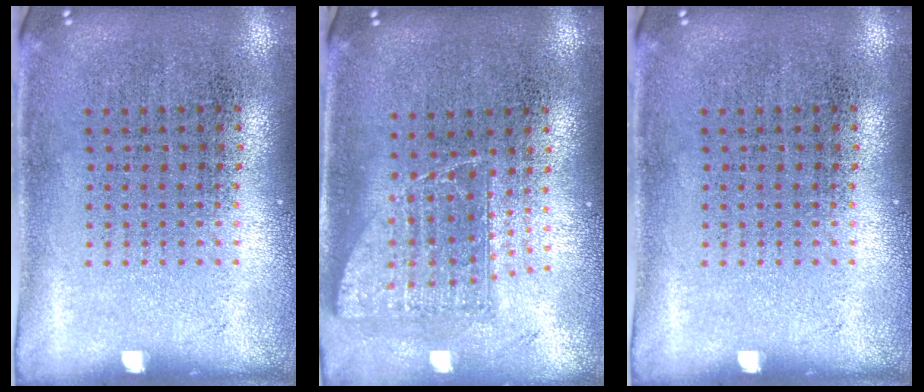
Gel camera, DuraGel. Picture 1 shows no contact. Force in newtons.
{"total": 1.3, "press": 1.0, "slide": 0.8}
{"total": 0.0}